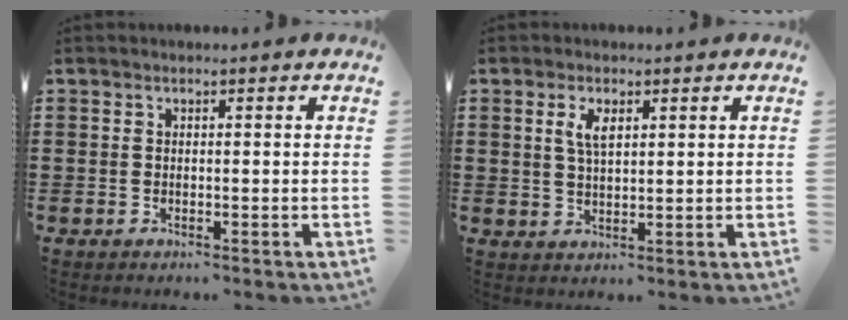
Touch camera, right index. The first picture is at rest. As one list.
[{"total": 3.5, "force": [1.4, 1.5, 2.9], "torque": [-0.062, 0.007, 0.023]}]